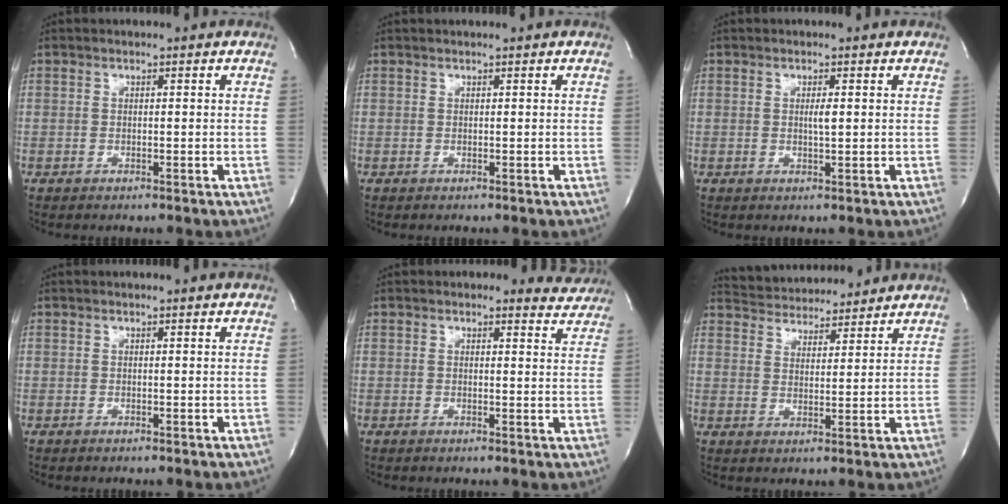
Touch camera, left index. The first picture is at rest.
{"total": 0.7, "force": [0.6, -0.1, 0.3], "torque": [-0.004, 0.009, 0.013]}
{"total": 1.4, "force": [0.2, 0.0, 1.3], "torque": [-0.030, -0.003, 0.004]}
{"total": 0.0}
{"total": 3.6, "force": [3.3, 1.4, -0.3], "torque": [0.013, -0.019, 0.015]}
{"total": 10.9, "force": [10.4, 2.2, 2.1], "torque": [-0.036, 0.017, 0.158]}